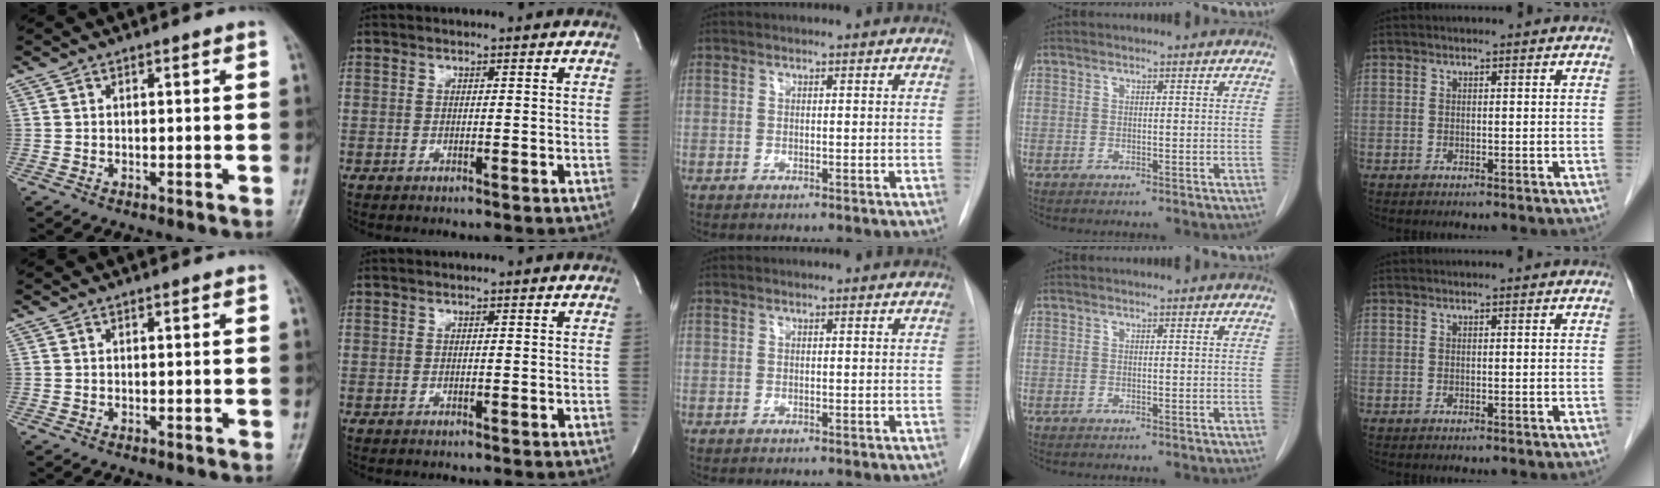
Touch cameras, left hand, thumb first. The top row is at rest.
{}